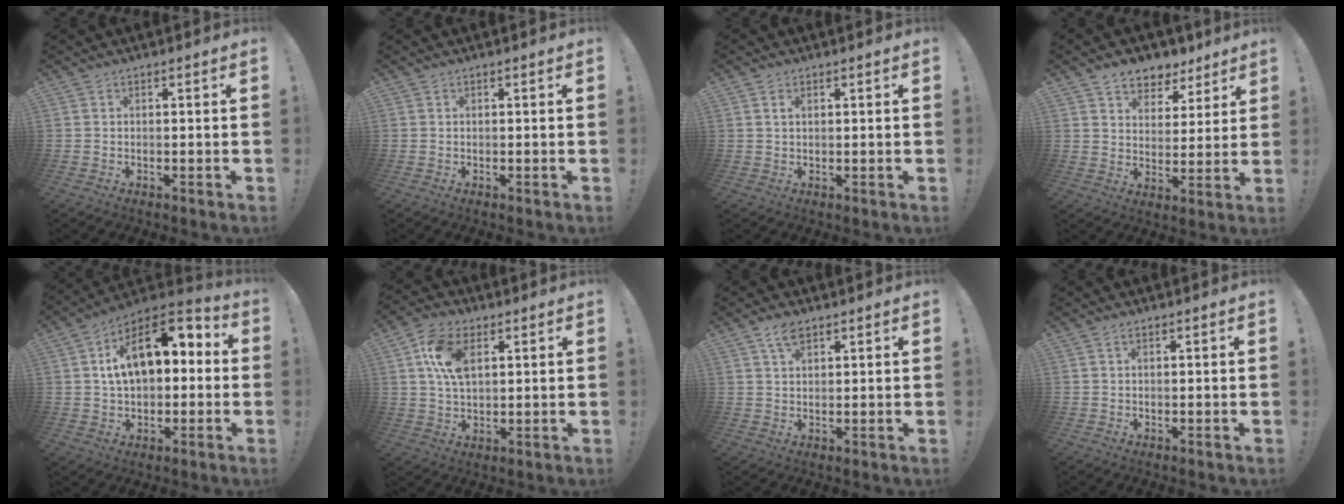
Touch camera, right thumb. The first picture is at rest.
{"total": 0.0}
{"total": 1.4, "force": [0.7, 0.7, 0.9], "torque": [-0.009, -0.003, 0.011]}
{"total": 8.0, "force": [6.0, 5.0, 1.7], "torque": [-0.023, -0.048, 0.115]}
{"total": 16.0, "force": [4.2, 9.6, 12.1], "torque": [-0.176, -0.007, 0.070]}
{"total": 11.7, "force": [3.9, 7.2, 8.3], "torque": [-0.153, 0.004, 0.072]}
{"total": 4.6, "force": [2.9, 2.1, 2.8], "torque": [-0.046, -0.010, 0.052]}
{"total": 1.0, "force": [0.5, 0.4, 0.7], "torque": [-0.016, 0.002, 0.010]}